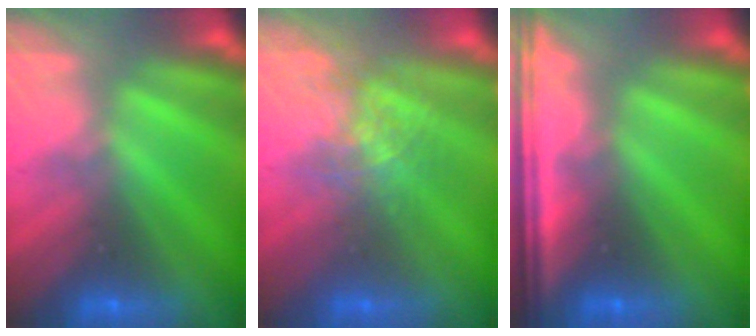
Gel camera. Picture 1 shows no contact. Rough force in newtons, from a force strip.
{"total": 2.8}
{"total": 6.9}